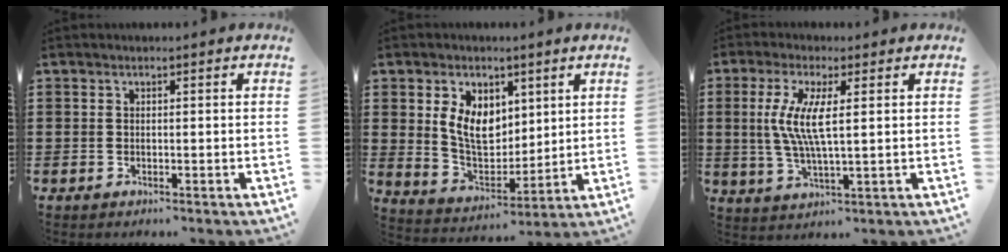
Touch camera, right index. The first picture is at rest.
{"total": 7.7, "force": [3.0, 5.5, 4.6], "torque": [-0.107, 0.003, 0.055]}
{"total": 7.2, "force": [1.1, 1.4, 7.0], "torque": [-0.149, -0.006, 0.013]}